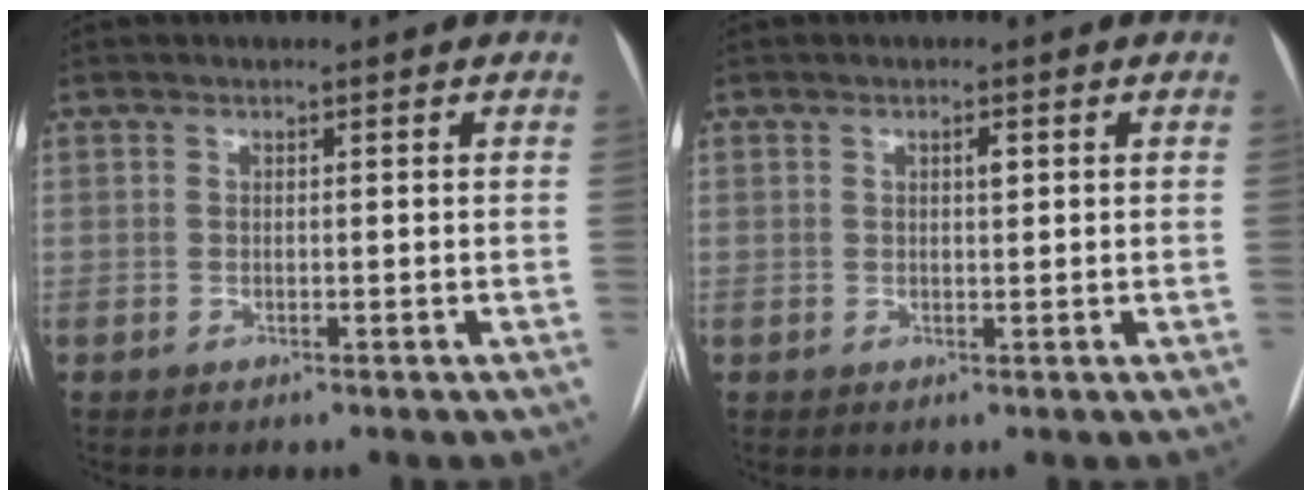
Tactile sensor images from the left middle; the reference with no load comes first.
{"total": 1.3, "force": [0.5, 0.3, 1.1], "torque": [-0.018, 0.001, 0.007]}